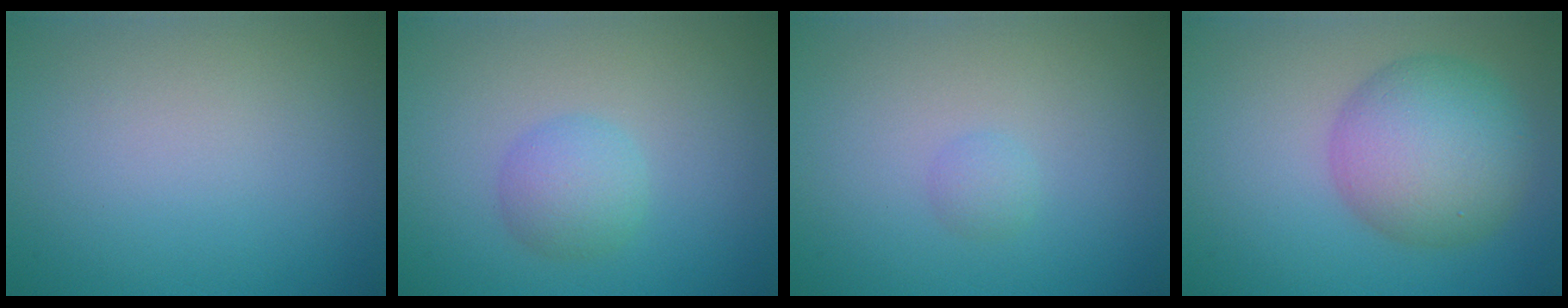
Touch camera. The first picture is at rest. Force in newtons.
{"total": 2.6, "press": 2.6, "slide": 0.1}
{"total": 0.9, "press": 0.9, "slide": 0.1}
{"total": 7.5, "press": 7.5, "slide": 0.0}